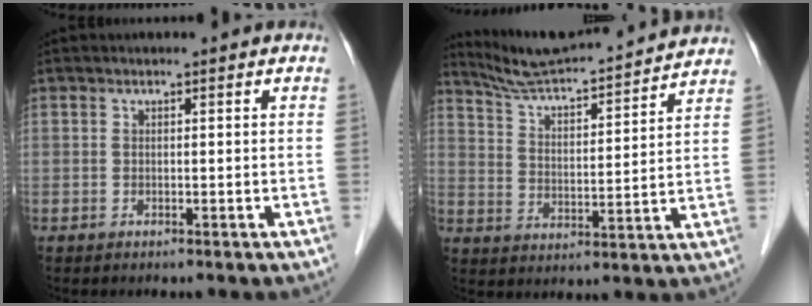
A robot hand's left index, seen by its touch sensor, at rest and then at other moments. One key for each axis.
{"total": 16.8, "fx": 15.9, "fy": 0.7, "fz": 5.4, "tx": -0.096, "ty": 0.008, "tz": 0.243}